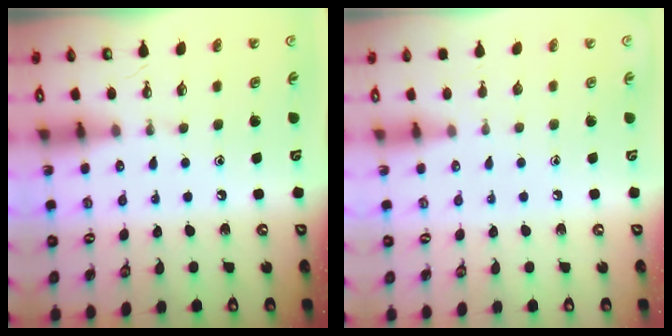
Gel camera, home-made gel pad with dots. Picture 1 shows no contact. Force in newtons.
{"total": 0.0}